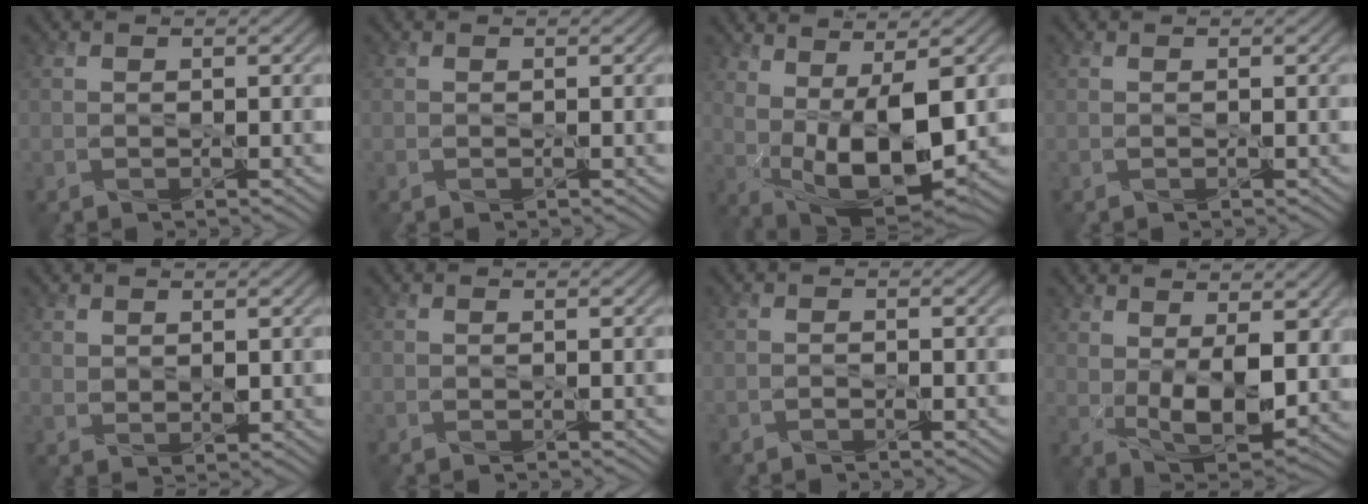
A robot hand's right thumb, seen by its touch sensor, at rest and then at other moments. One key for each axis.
{"total": 0.0}
{"total": 11.8, "fx": 1.5, "fy": 5.4, "fz": 10.4, "tx": -0.186, "ty": -0.010, "tz": 0.032}
{"total": 0.0}
{"total": 2.3, "fx": 1.3, "fy": 1.3, "fz": 1.3, "tx": -0.031, "ty": -0.002, "tz": 0.028}
{"total": 0.0}
{"total": 0.9, "fx": -0.8, "fy": 0.2, "fz": 0.3, "tx": -0.003, "ty": -0.001, "tz": -0.020}
{"total": 11.3, "fx": 2.4, "fy": 6.0, "fz": 9.3, "tx": -0.177, "ty": -0.011, "tz": 0.052}